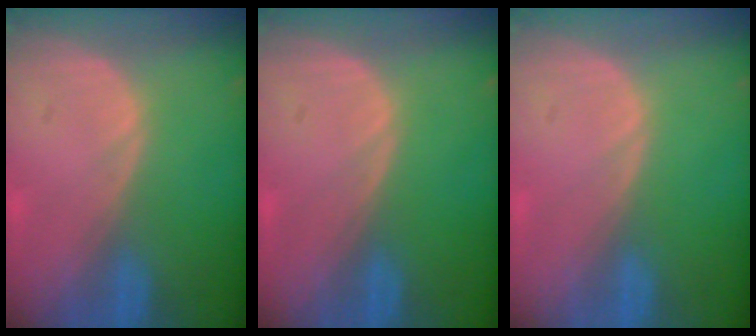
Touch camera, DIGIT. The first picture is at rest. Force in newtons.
{"total": 0.0}
{"total": 0.0}